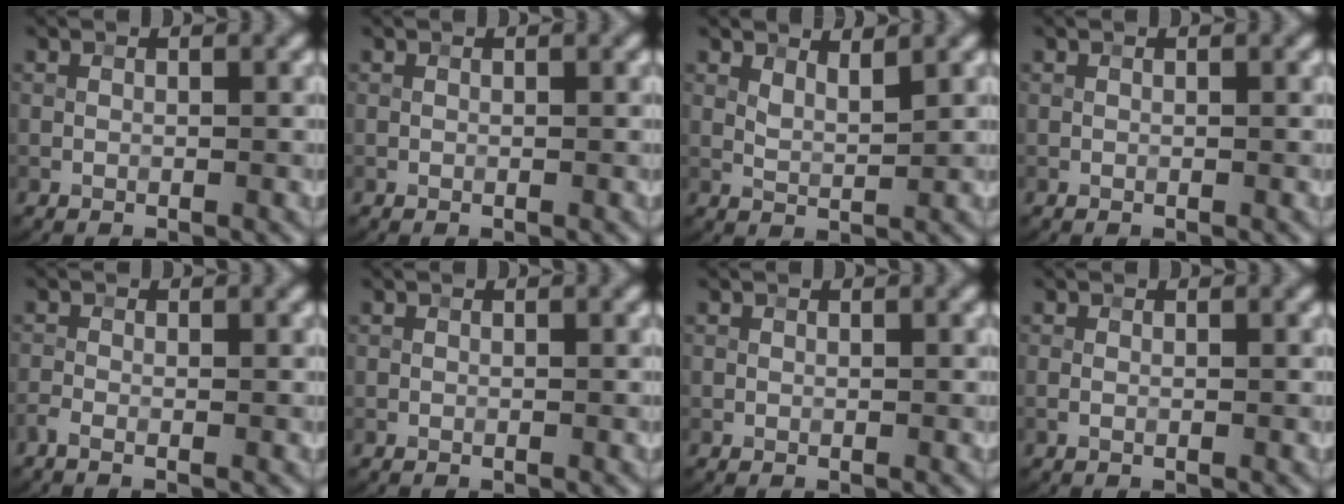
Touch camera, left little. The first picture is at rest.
{"total": 0.0}
{"total": 2.0, "force": [1.3, 0.6, 1.3], "torque": [-0.027, -0.004, 0.026]}
{"total": 0.0}
{"total": 1.0, "force": [-0.7, 0.2, 0.7], "torque": [-0.016, -0.001, -0.019]}
{"total": 0.0}
{"total": 0.0}
{"total": 0.5, "force": [-0.1, 0.2, 0.5], "torque": [-0.011, -0.001, -0.003]}